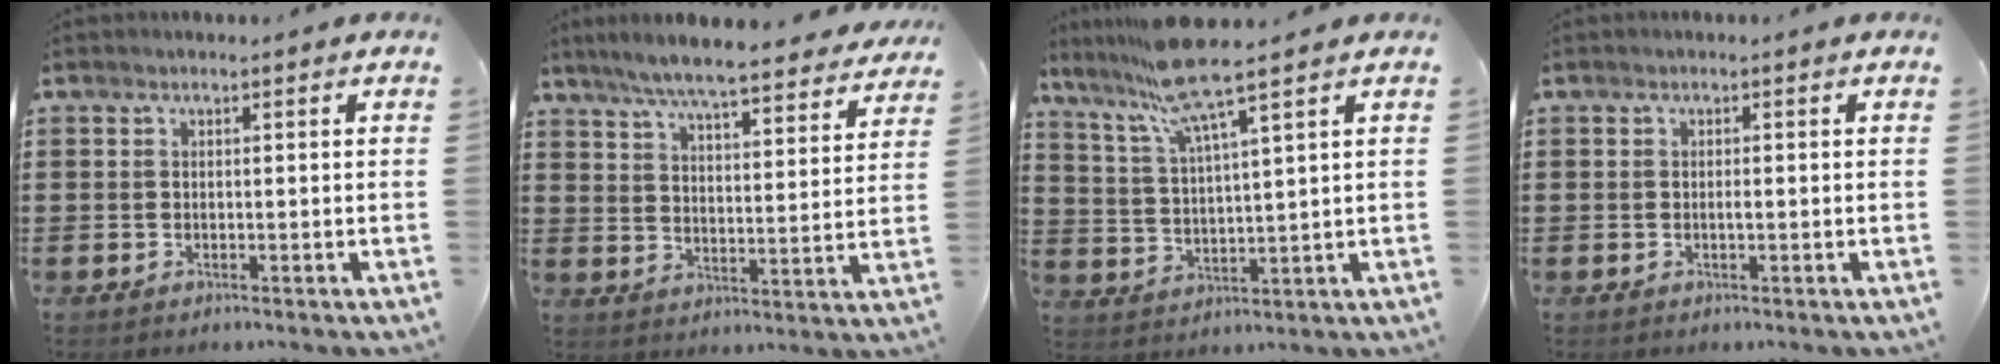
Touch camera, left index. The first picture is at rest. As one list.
[{"total": 6.7, "force": [6.2, -0.2, 2.6], "torque": [-0.076, -0.037, 0.105]}, {"total": 9.1, "force": [7.3, -0.2, 5.5], "torque": [-0.139, -0.031, 0.122]}, {"total": 0.6, "force": [-0.1, 0.1, 0.6], "torque": [-0.012, -0.003, -0.001]}]